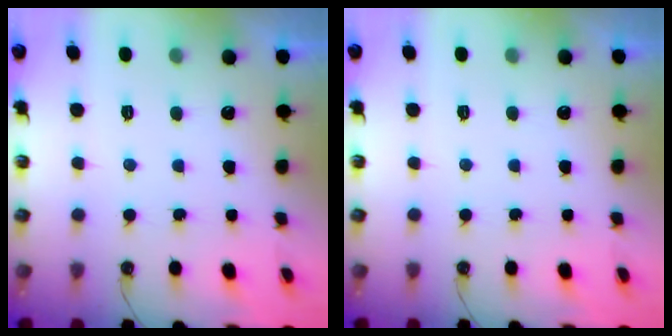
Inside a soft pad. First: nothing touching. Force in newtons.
{"total": 0.0}